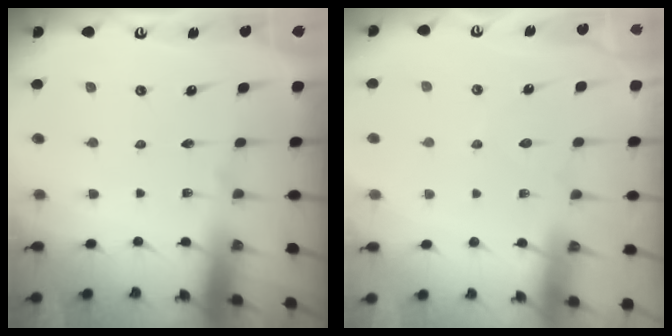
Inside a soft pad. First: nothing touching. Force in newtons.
{"total": 6.0, "press": 6.0, "slide": 0.8}